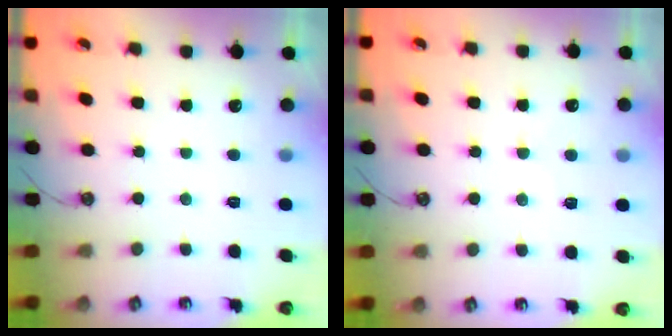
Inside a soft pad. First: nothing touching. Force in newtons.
{"total": 0.0}